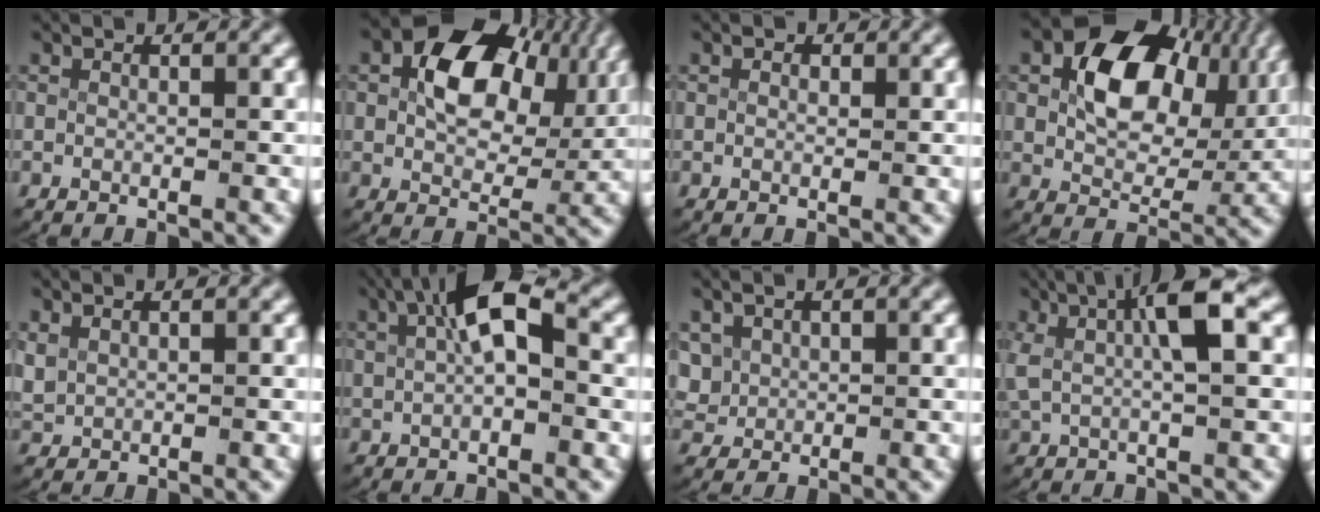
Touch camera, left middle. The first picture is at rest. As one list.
[{"total": 9.6, "force": [3.0, 5.9, 7.0], "torque": [-0.110, 0.011, 0.038]}, {"total": 0.5, "force": [0.1, 0.4, 0.4], "torque": [-0.008, -0.007, 0.005]}, {"total": 10.6, "force": [3.2, 6.7, 7.6], "torque": [-0.118, 0.014, 0.042]}, {"total": 1.8, "force": [0.6, 1.5, 0.8], "torque": [-0.035, -0.006, 0.023]}, {"total": 5.3, "force": [1.5, 1.8, 4.8], "torque": [-0.086, 0.007, 0.026]}, {"total": 3.0, "force": [0.9, 2.6, 1.1], "torque": [-0.051, -0.014, 0.029]}, {"total": 7.1, "force": [2.5, 3.0, 5.9], "torque": [-0.106, 0.025, 0.030]}]